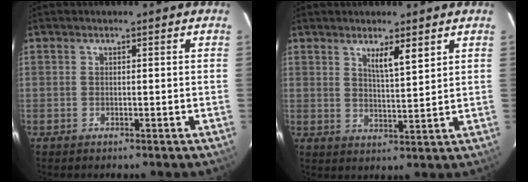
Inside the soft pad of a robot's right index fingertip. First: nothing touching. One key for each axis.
{"total": 4.3, "fx": 2.7, "fy": 0.3, "fz": 3.4, "tx": -0.059, "ty": -0.007, "tz": 0.049}